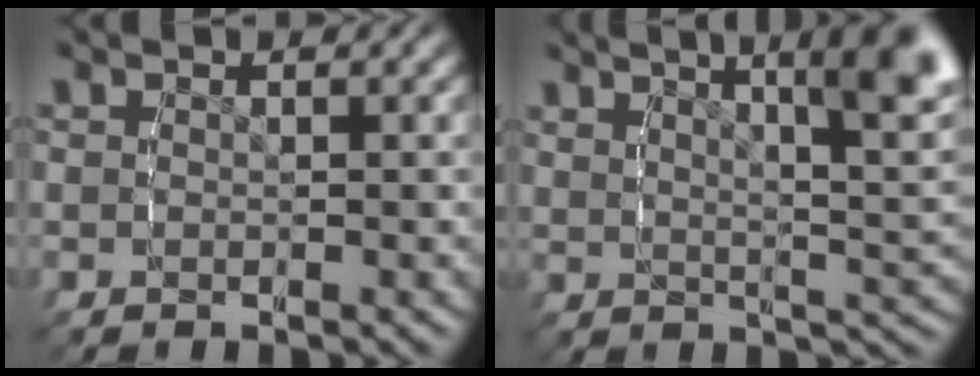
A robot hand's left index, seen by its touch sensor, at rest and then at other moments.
{"total": 12.0, "force": [6.2, 4.2, 9.3], "torque": [-0.103, 0.021, 0.092]}